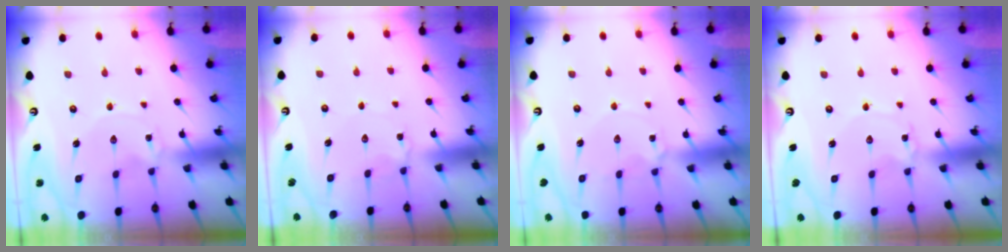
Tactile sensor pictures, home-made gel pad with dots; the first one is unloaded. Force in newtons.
{"total": 2.5, "press": 2.5, "slide": 0.2}
{"total": 3.2, "press": 3.2, "slide": 0.5}
{"total": 0.6, "press": 0.6, "slide": 0.1}